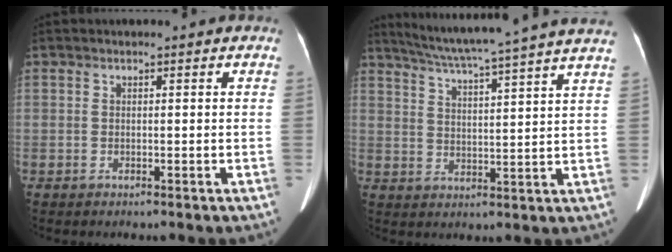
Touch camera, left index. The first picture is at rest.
{"total": 19.3, "force": [16.9, -1.5, 9.2], "torque": [-0.161, -0.011, 0.228]}